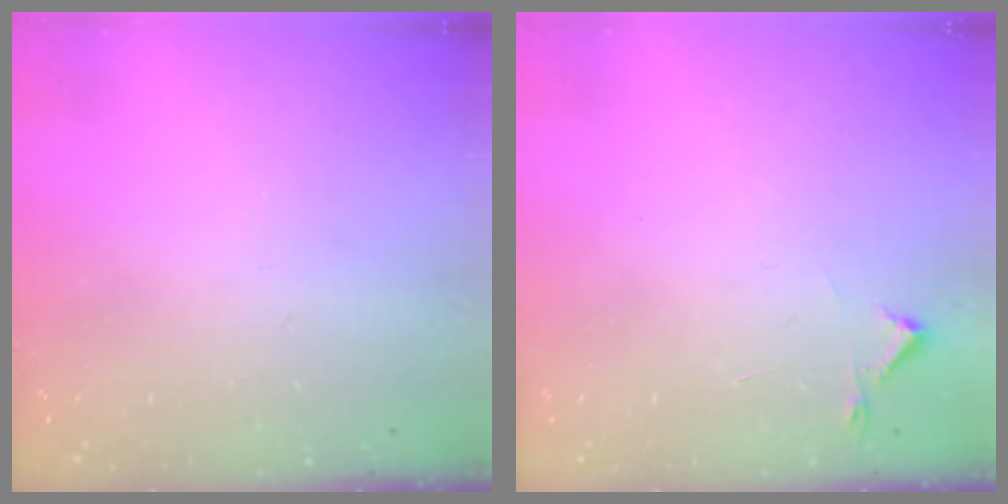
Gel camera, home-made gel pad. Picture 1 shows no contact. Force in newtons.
{"total": 2.7, "press": 2.6, "slide": 0.4}